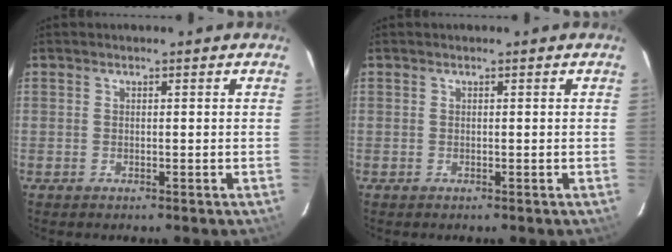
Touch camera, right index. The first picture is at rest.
{"total": 0.0}